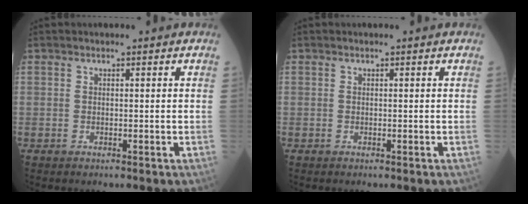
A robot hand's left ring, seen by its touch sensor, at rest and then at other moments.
{"total": 0.0}